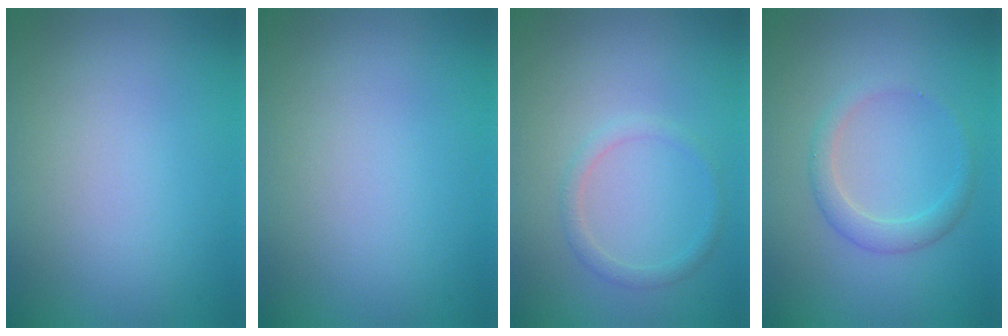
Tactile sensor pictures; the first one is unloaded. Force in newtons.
{"total": 0.0}
{"total": 1.3, "press": 1.3, "slide": 0.1}
{"total": 1.5, "press": 1.5, "slide": 0.0}